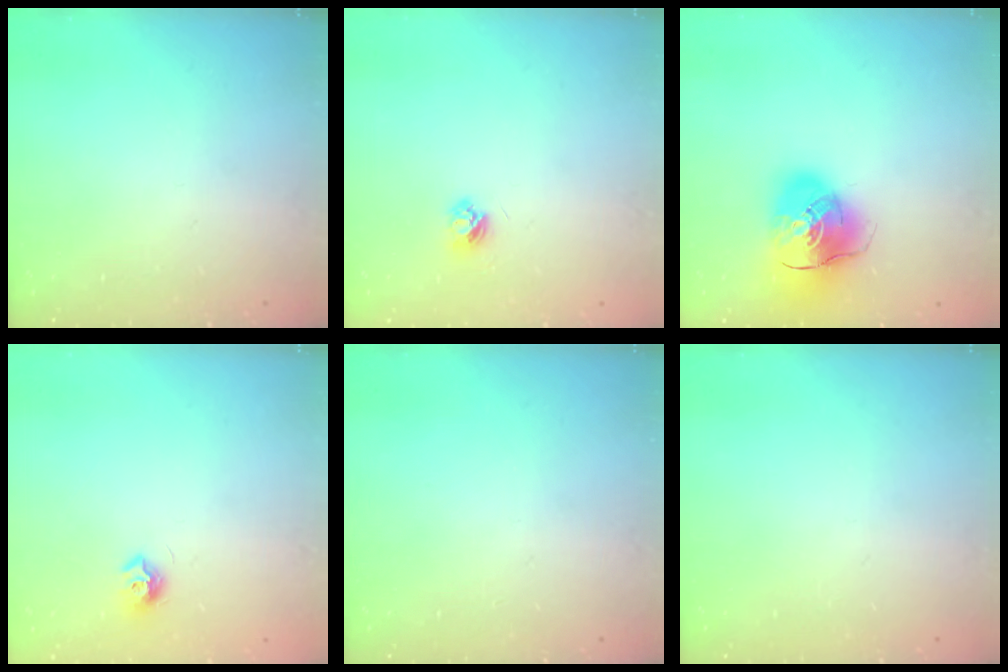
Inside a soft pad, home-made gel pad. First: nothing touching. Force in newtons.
{"total": 3.6, "press": 3.5, "slide": 0.4}
{"total": 14.1, "press": 13.9, "slide": 2.5}
{"total": 7.8, "press": 7.8, "slide": 0.3}
{"total": 0.0}
{"total": 0.0}